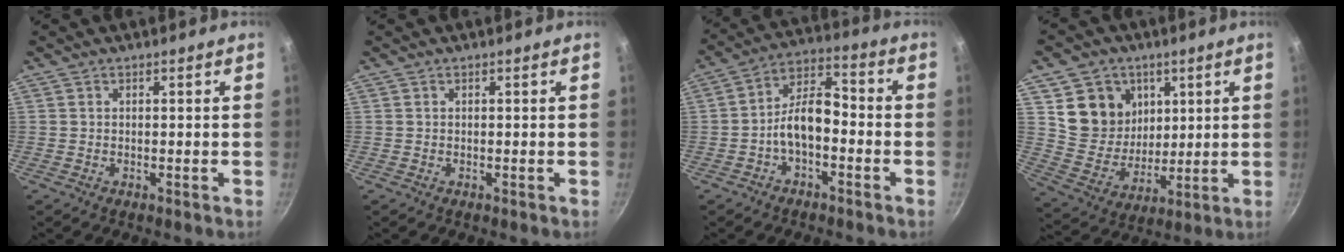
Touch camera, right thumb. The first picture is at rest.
{"total": 0.0}
{"total": 8.9, "force": [-3.0, 4.7, 6.9], "torque": [-0.106, 0.052, -0.061]}
{"total": 13.1, "force": [5.0, 11.3, 4.3], "torque": [-0.030, -0.033, 0.100]}